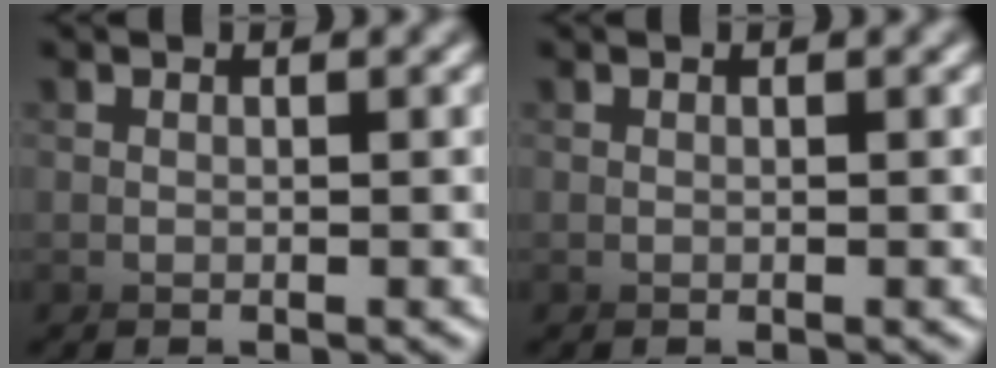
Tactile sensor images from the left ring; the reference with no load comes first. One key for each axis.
{"total": 0.0}